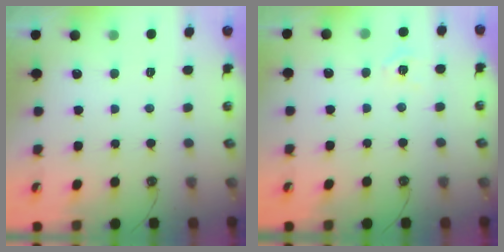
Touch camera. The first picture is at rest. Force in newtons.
{"total": 6.0, "press": 6.0, "slide": 0.6}